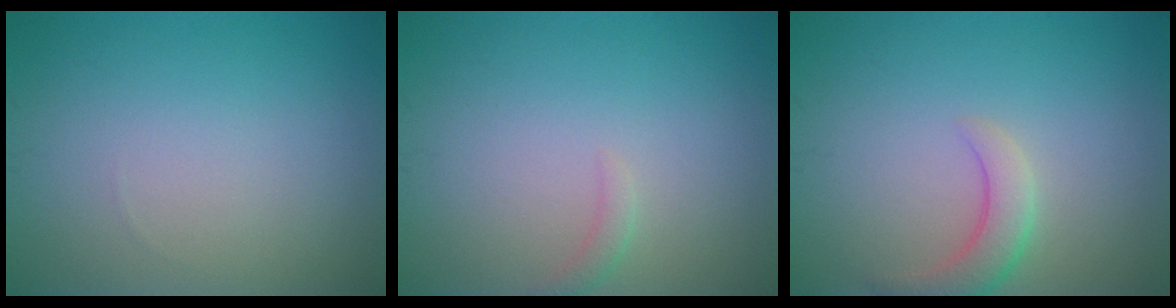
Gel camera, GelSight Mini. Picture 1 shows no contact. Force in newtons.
{"total": 0.9, "press": 0.8, "slide": 0.1}
{"total": 2.9, "press": 2.8, "slide": 0.3}